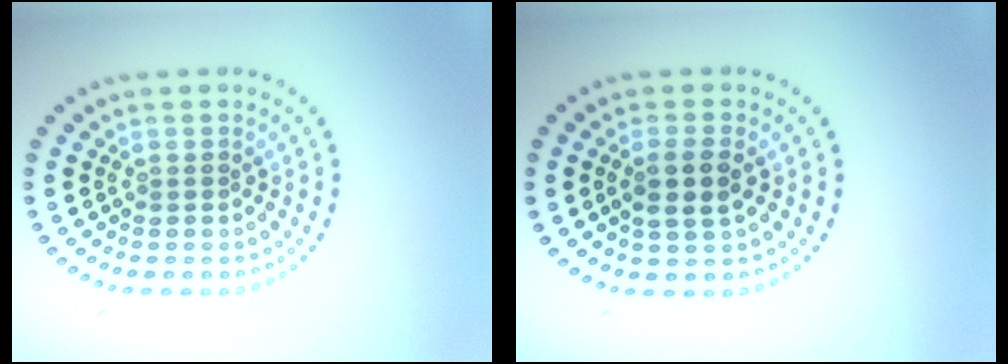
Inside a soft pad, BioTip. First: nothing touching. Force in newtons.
{"total": 2.7, "press": 2.5, "slide": 1.0}